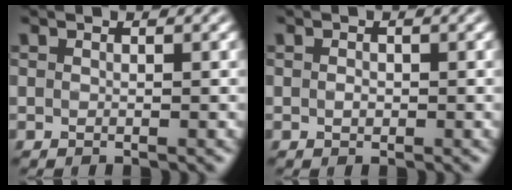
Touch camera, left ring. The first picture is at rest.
{"total": 0.7, "force": [-0.1, 0.5, 0.5], "torque": [-0.009, -0.002, -0.001]}